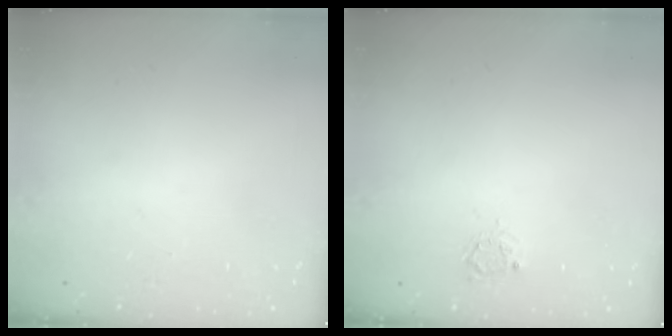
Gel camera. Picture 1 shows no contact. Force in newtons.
{"total": 2.9, "press": 2.9, "slide": 0.3}